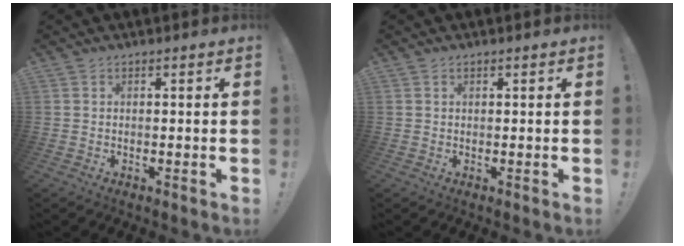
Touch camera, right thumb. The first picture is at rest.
{"total": 0.0}